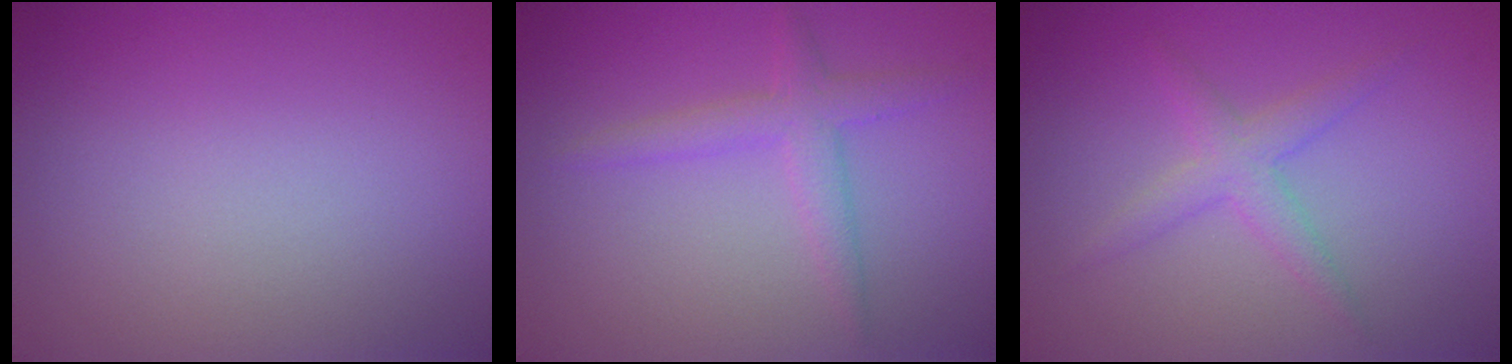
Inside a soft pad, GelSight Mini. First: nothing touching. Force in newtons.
{"total": 2.5, "press": 2.5, "slide": 0.1}
{"total": 2.4, "press": 2.4, "slide": 0.1}